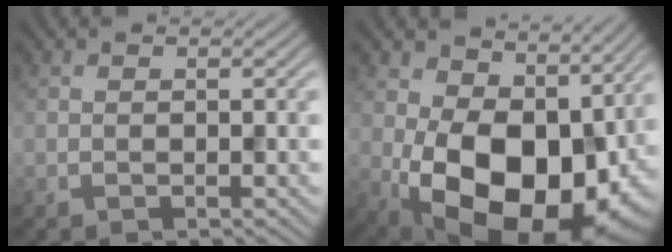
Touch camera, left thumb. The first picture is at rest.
{"total": 17.6, "force": [-0.4, 12.0, 12.8], "torque": [-0.207, -0.047, 0.022]}